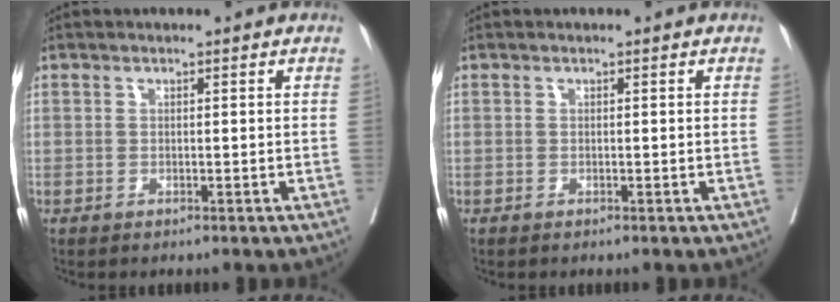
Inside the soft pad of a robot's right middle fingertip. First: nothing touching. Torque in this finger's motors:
{"motor_torque": [0.12, -0.08, 0.03, 0.01]}